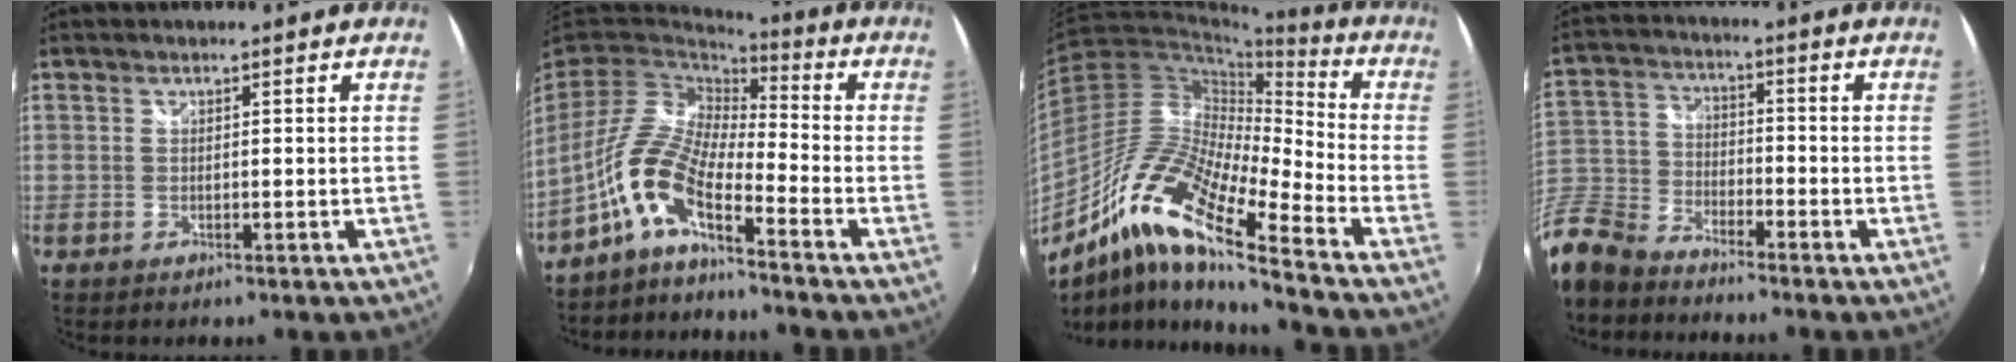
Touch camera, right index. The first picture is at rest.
{"total": 10.0, "force": [-6.4, 2.8, 7.2], "torque": [-0.146, 0.013, -0.140]}
{"total": 16.2, "force": [-11.1, 3.2, 11.4], "torque": [-0.205, -0.005, -0.228]}
{"total": 13.6, "force": [-10.2, 7.3, 5.3], "torque": [-0.148, 0.001, -0.209]}